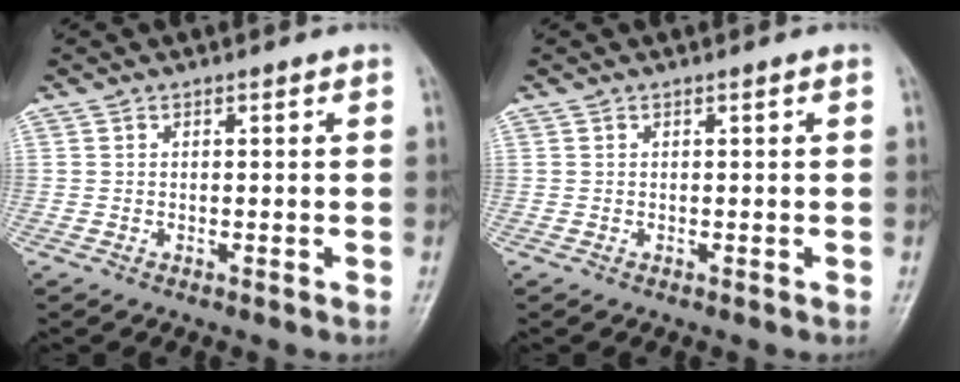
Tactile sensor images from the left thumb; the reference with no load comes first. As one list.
[{"total": 0.0}]